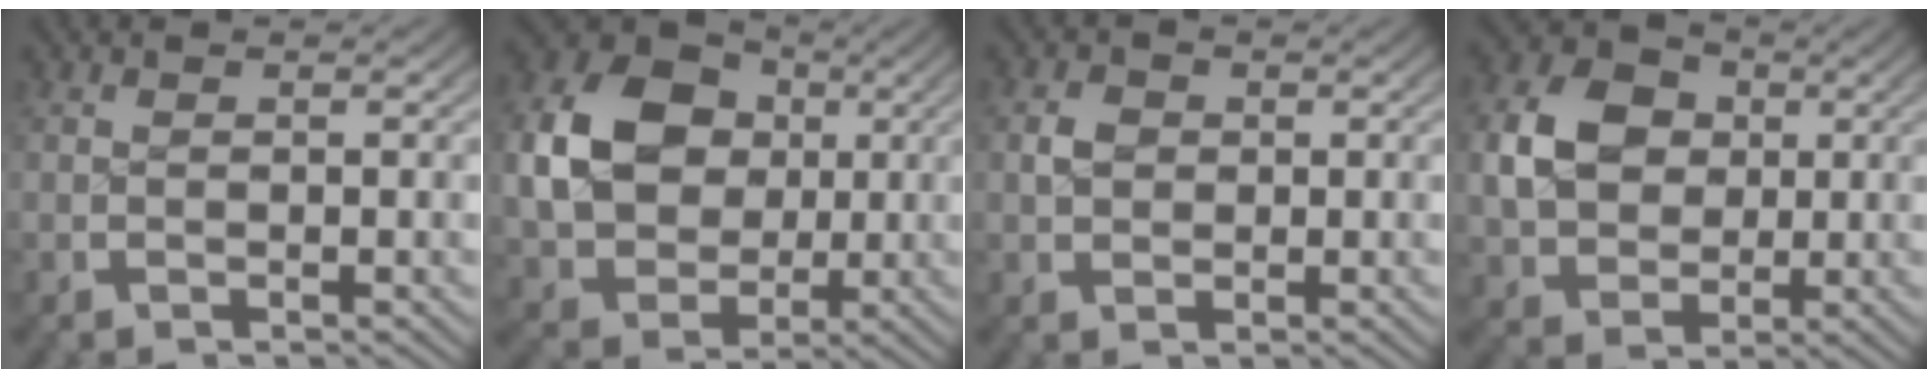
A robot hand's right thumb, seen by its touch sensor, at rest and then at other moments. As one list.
[{"total": 13.3, "force": [1.8, 10.9, 7.5], "torque": [-0.173, -0.030, 0.042]}, {"total": 1.9, "force": [0.5, 1.8, 0.2], "torque": [-0.006, -0.005, 0.012]}, {"total": 8.2, "force": [1.3, 6.9, 4.4], "torque": [-0.098, -0.023, 0.036]}]